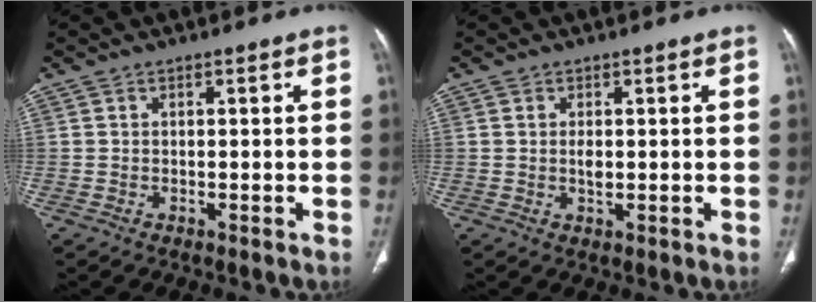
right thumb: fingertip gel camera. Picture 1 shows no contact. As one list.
[{"total": 1.7, "force": [0.1, 0.9, 1.4], "torque": [-0.024, -0.003, 0.004]}]